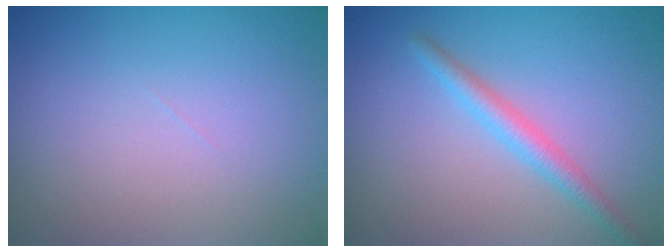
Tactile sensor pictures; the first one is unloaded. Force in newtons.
{"total": 2.1, "press": 2.1, "slide": 0.0}